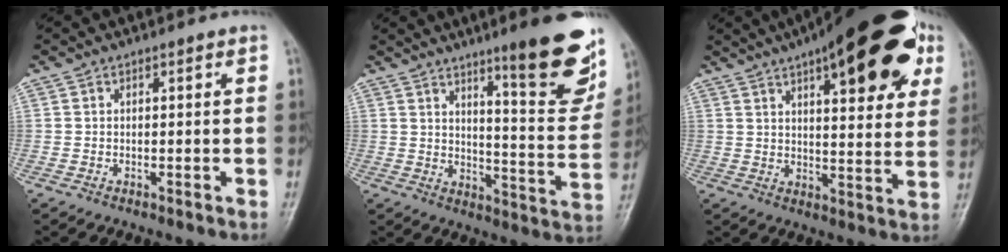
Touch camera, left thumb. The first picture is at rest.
{"total": 16.9, "force": [10.7, 2.7, 12.8], "torque": [-0.134, -0.077, 0.158]}
{"total": 25.1, "force": [12.3, 8.4, 20.2], "torque": [-0.256, -0.007, 0.168]}